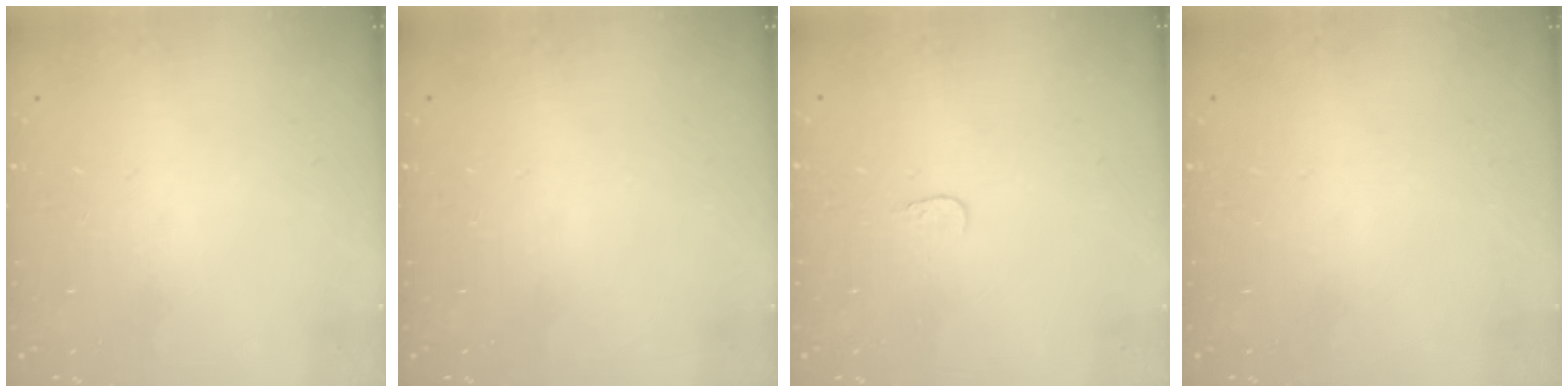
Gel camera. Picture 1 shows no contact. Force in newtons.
{"total": 0.0}
{"total": 3.6, "press": 3.6, "slide": 0.3}
{"total": 0.0}